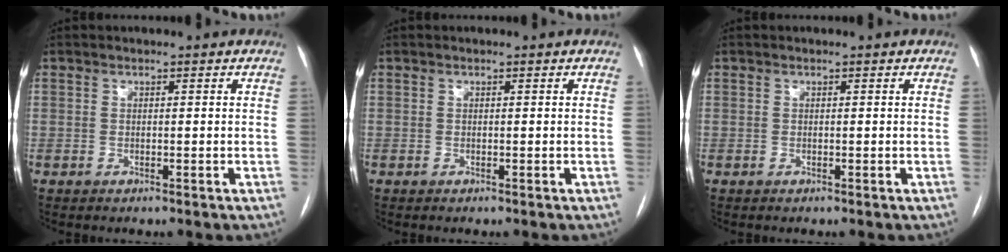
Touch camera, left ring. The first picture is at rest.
{"total": 0.0}
{"total": 0.0}